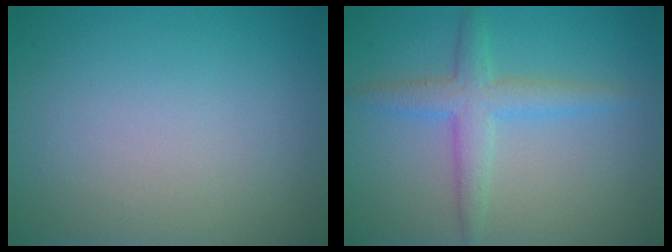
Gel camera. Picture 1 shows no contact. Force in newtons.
{"total": 3.3, "press": 3.3, "slide": 0.1}